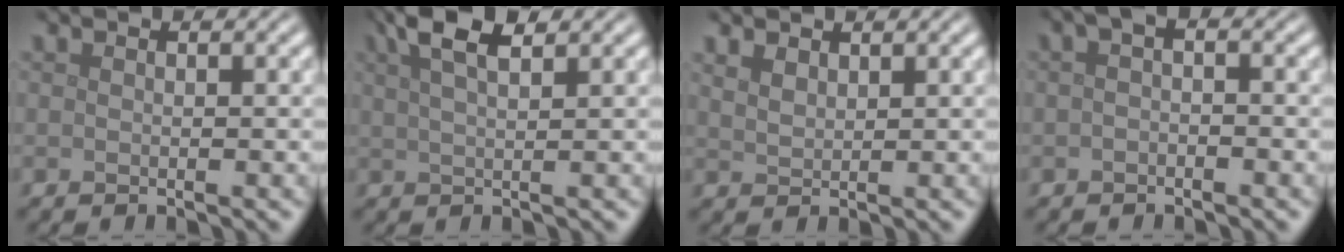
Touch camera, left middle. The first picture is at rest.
{"total": 4.7, "force": [3.0, 1.3, 3.4], "torque": [-0.051, 0.020, 0.045]}
{"total": 1.6, "force": [1.3, 0.7, 0.7], "torque": [-0.020, 0.000, 0.030]}
{"total": 1.7, "force": [0.0, 0.6, 1.6], "torque": [-0.028, 0.003, -0.005]}